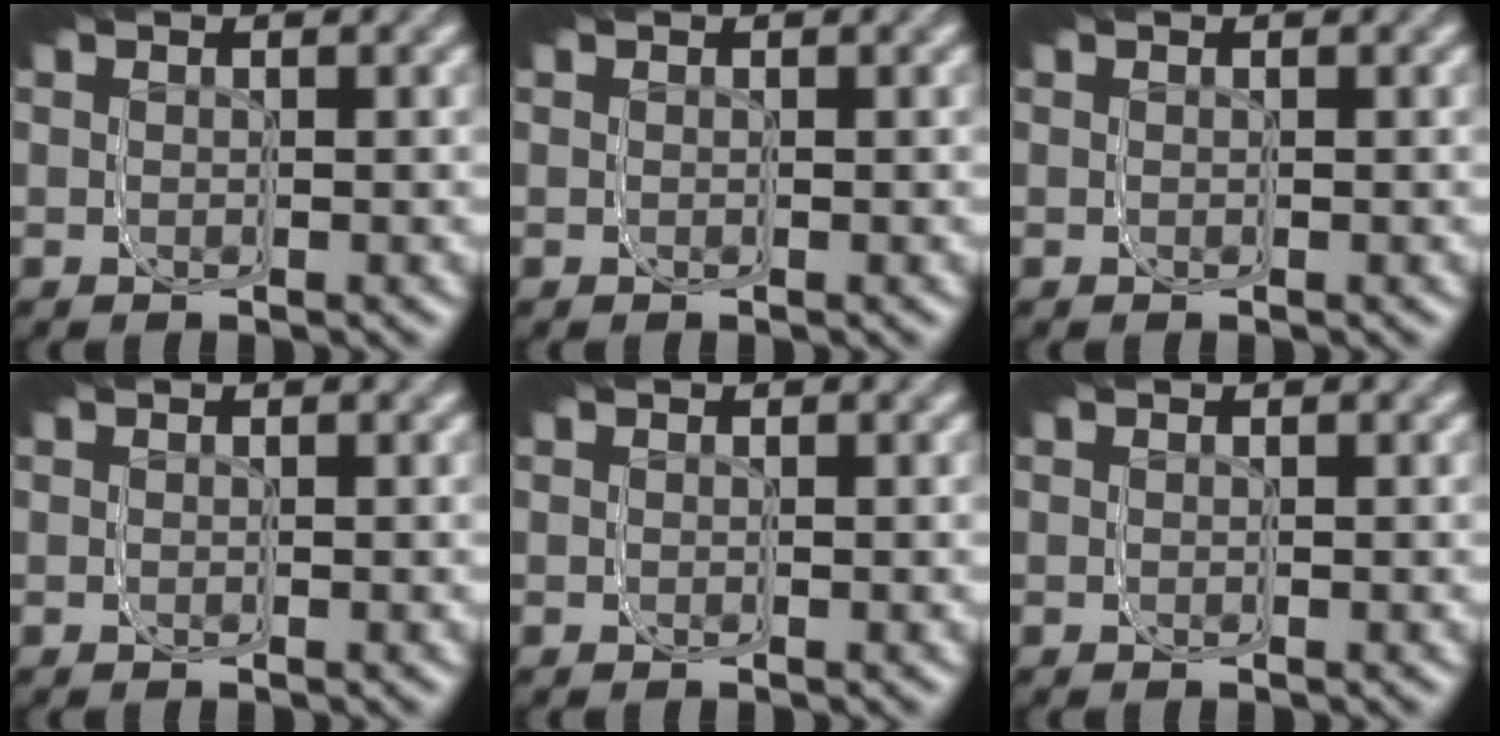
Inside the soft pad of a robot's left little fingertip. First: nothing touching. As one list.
[{"total": 0.0}, {"total": 0.0}, {"total": 0.0}, {"total": 0.0}, {"total": 0.0}]